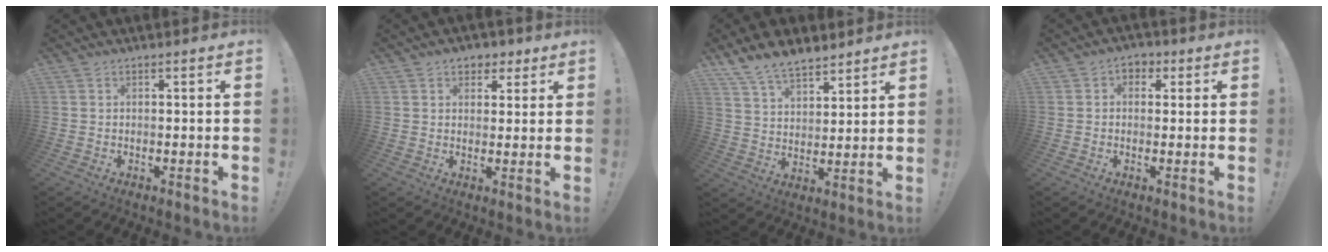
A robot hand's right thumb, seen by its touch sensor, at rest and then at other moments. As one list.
[{"total": 5.2, "force": [2.8, 3.9, 1.9], "torque": [-0.014, -0.012, 0.050]}, {"total": 10.0, "force": [8.4, 4.3, 3.4], "torque": [-0.065, -0.055, 0.162]}, {"total": 3.7, "force": [0.6, 3.1, 2.0], "torque": [-0.017, 0.001, 0.008]}]